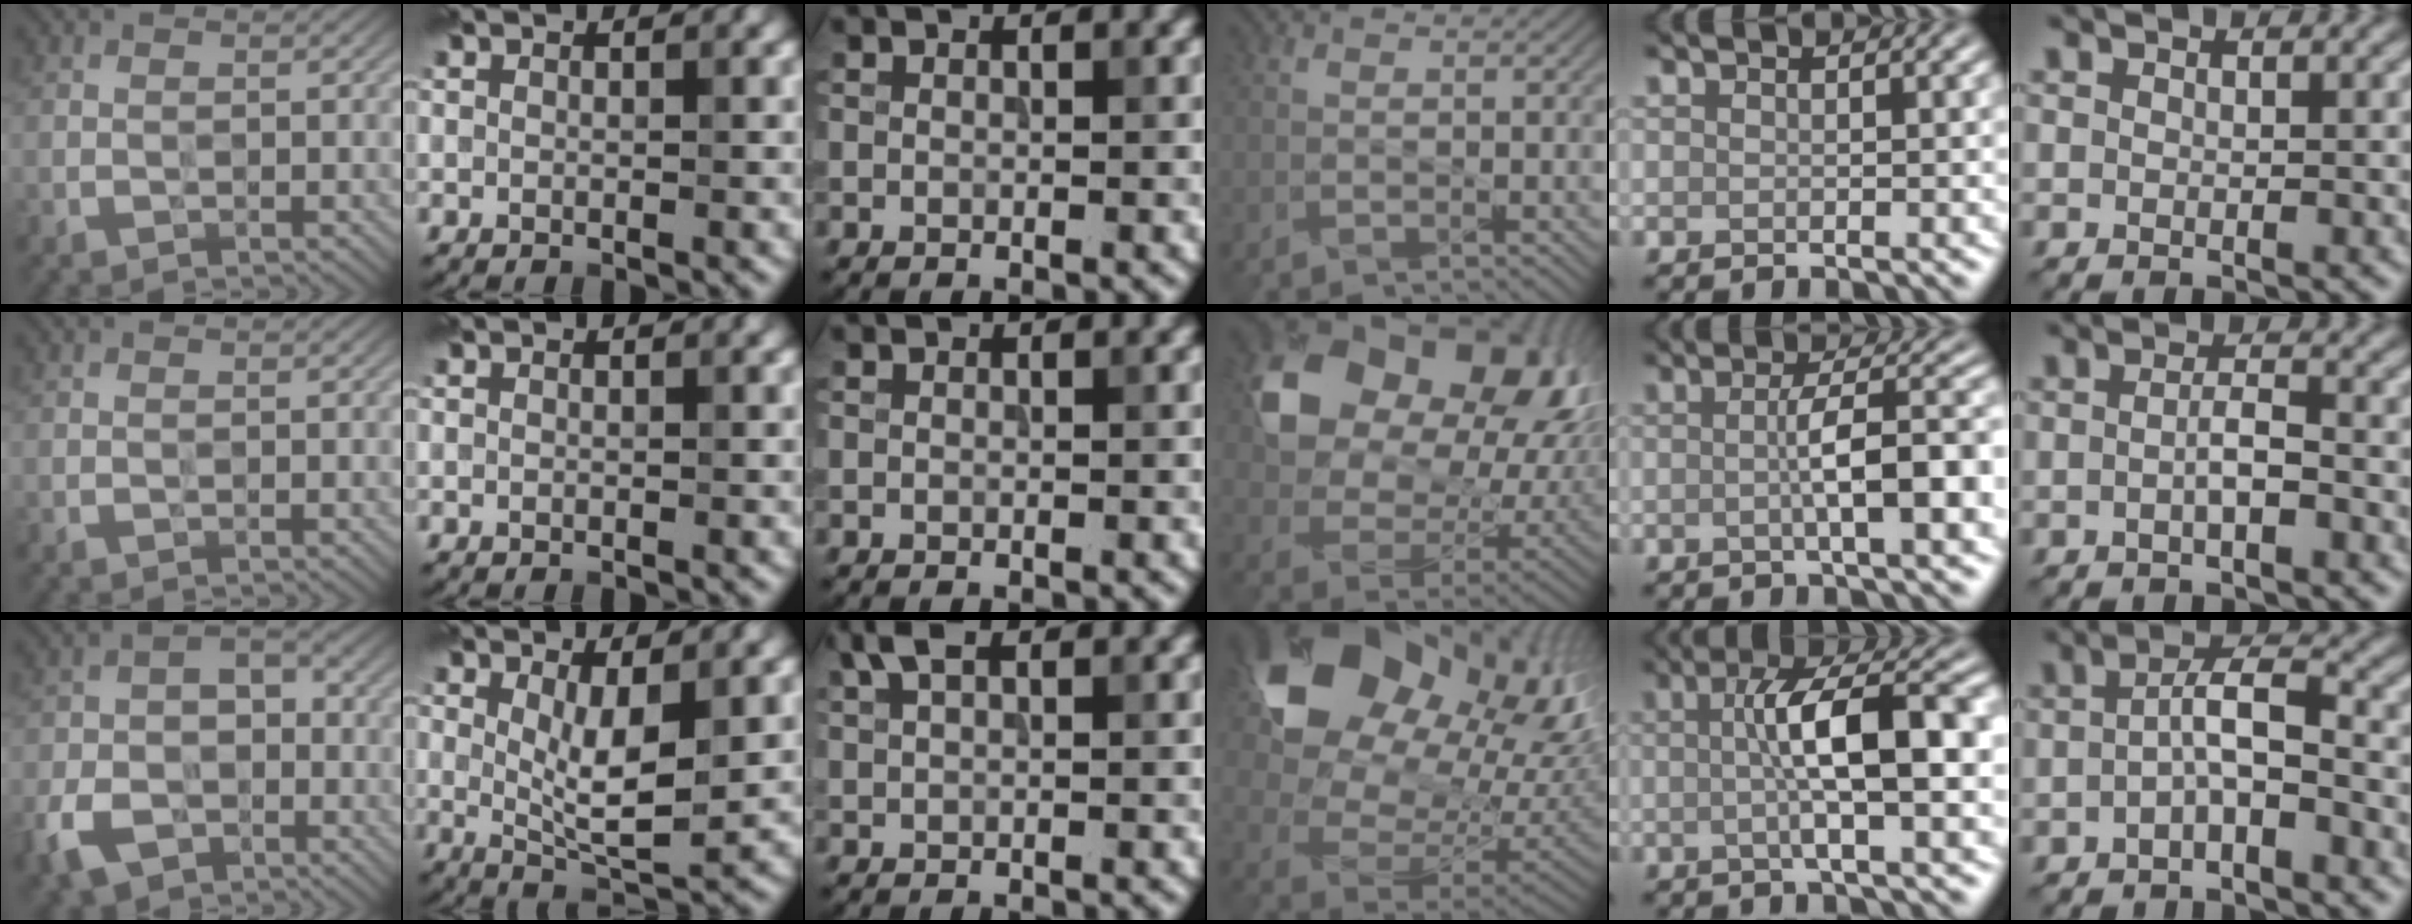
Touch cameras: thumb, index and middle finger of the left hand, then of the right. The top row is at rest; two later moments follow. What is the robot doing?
{"motion": "wipe", "object": "glasses"}